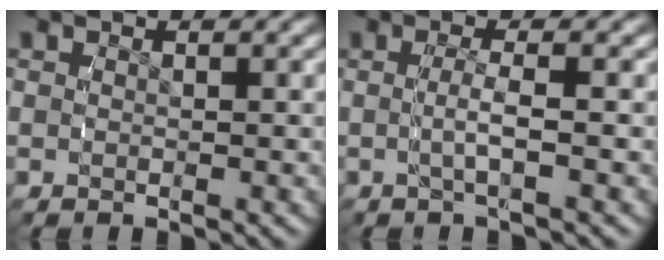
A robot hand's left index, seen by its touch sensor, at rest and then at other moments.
{"total": 1.8, "force": [-0.4, -0.7, 1.6], "torque": [-0.029, 0.006, -0.012]}